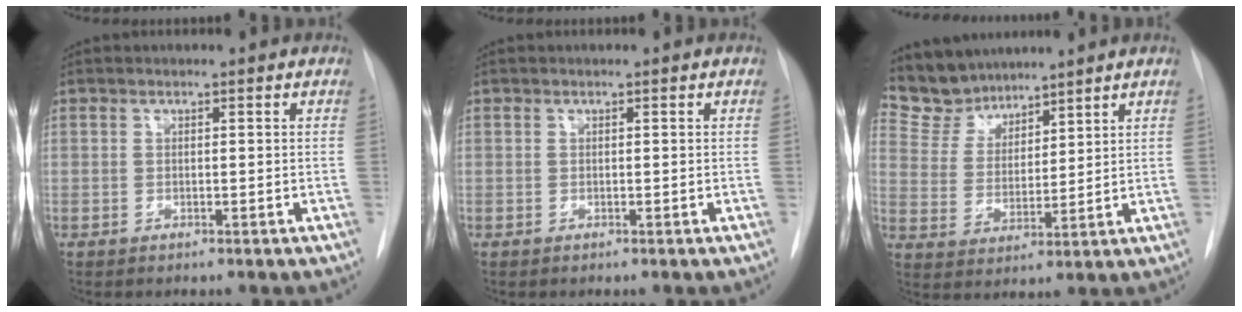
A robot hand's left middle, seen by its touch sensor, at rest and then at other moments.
{"total": 0.0}
{"total": 7.7, "force": [7.1, 2.7, 0.5], "torque": [-0.017, 0.009, 0.152]}